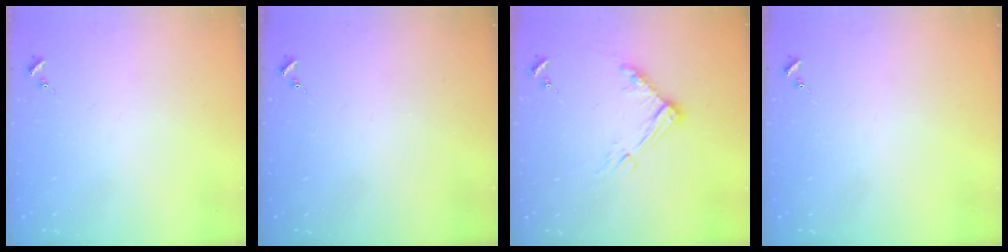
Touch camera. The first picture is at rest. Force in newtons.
{"total": 0.0}
{"total": 9.8, "press": 9.8, "slide": 1.0}
{"total": 0.0}